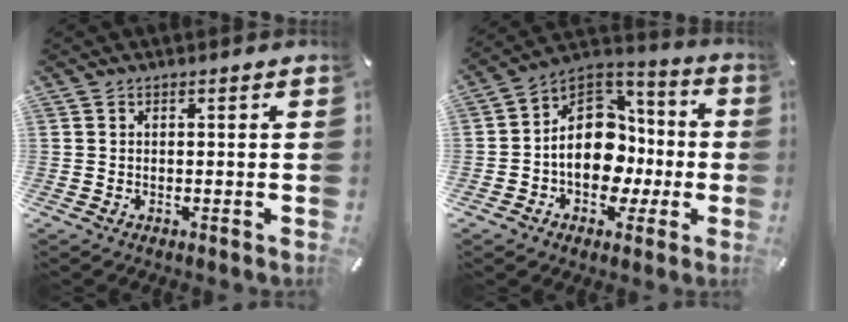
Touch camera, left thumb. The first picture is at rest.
{"total": 15.3, "force": [-2.1, 12.1, 9.2], "torque": [-0.164, 0.004, -0.035]}